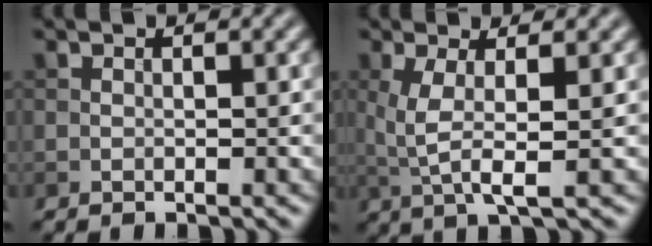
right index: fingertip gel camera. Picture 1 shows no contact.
{"total": 3.9, "force": [0.2, 0.8, 3.8], "torque": [-0.086, -0.004, 0.006]}